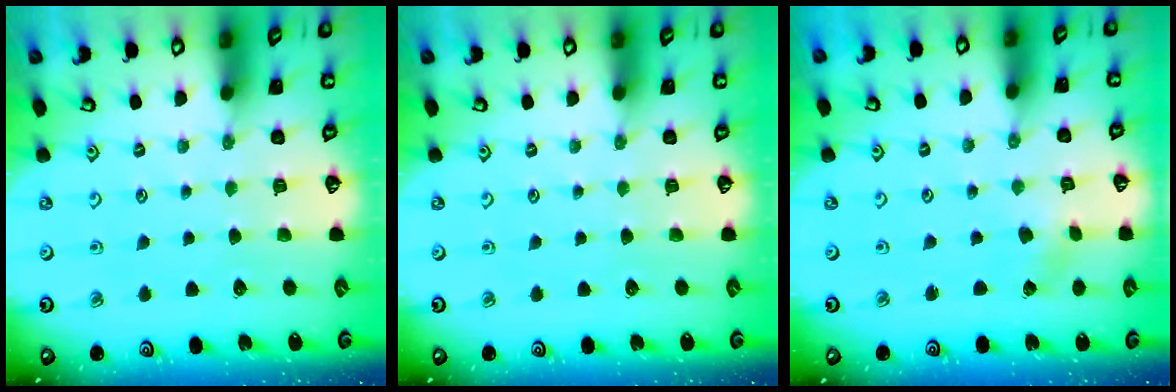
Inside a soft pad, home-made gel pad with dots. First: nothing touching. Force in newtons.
{"total": 0.0}
{"total": 0.8, "press": 0.8, "slide": 0.1}